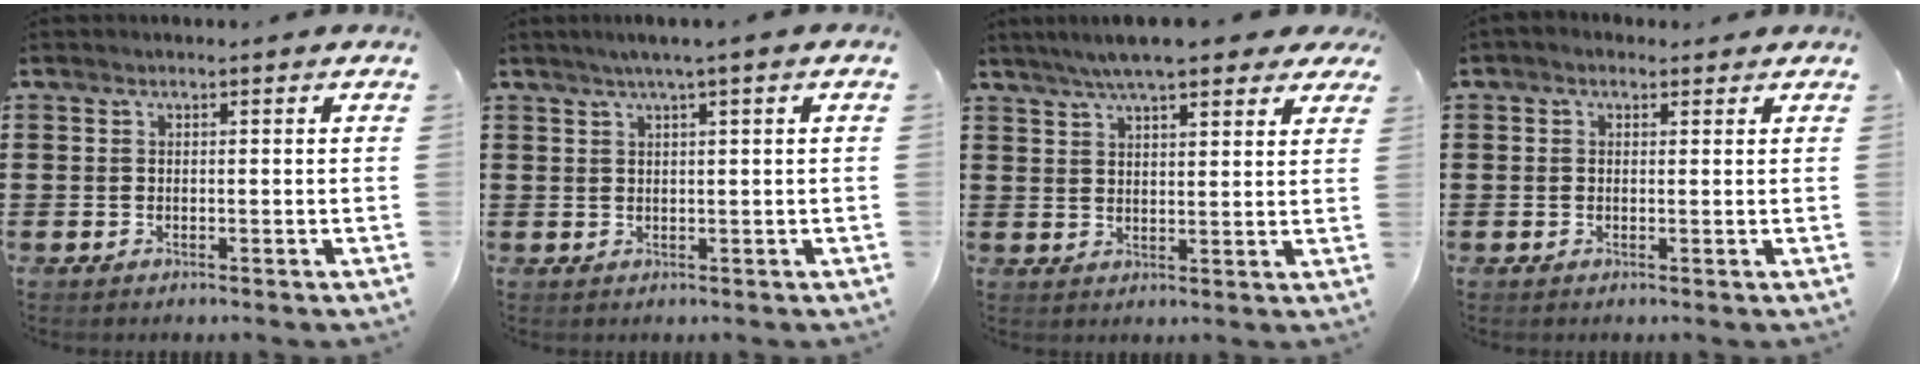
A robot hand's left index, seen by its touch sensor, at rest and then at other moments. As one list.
[{"total": 1.8, "force": [0.8, -0.3, 1.5], "torque": [-0.029, -0.003, 0.013]}, {"total": 7.1, "force": [6.0, 0.9, 3.8], "torque": [-0.091, -0.007, 0.108]}, {"total": 1.0, "force": [0.3, 0.8, 0.5], "torque": [-0.010, 0.006, 0.005]}]